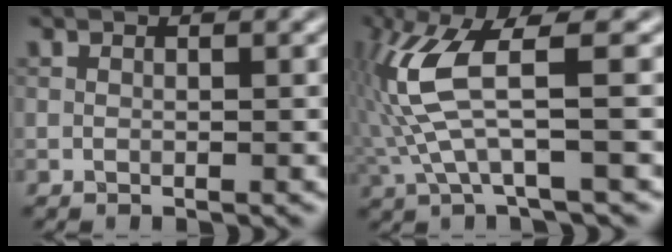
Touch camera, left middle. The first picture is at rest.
{"total": 6.6, "force": [0.4, 1.3, 6.5], "torque": [-0.159, 0.011, 0.009]}